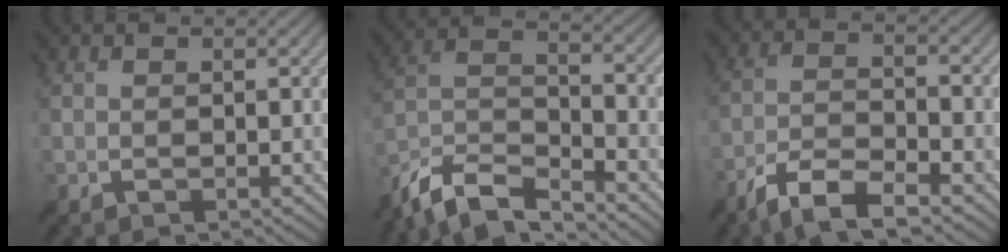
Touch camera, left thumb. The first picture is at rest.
{"total": 10.8, "force": [-8.7, 3.0, 5.7], "torque": [-0.125, 0.000, -0.176]}
{"total": 7.3, "force": [-5.2, 1.8, 4.7], "torque": [-0.097, 0.001, -0.107]}